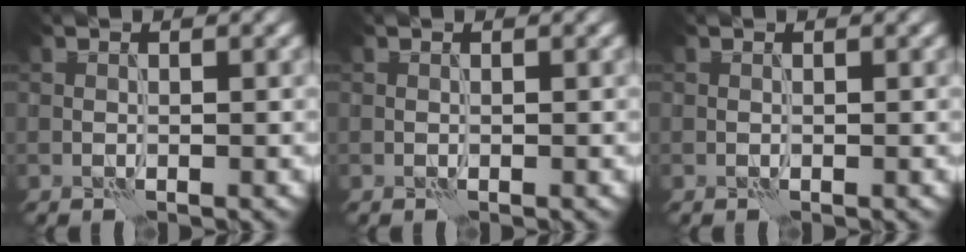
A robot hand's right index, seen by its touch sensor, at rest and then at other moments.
{"total": 0.0}
{"total": 0.0}